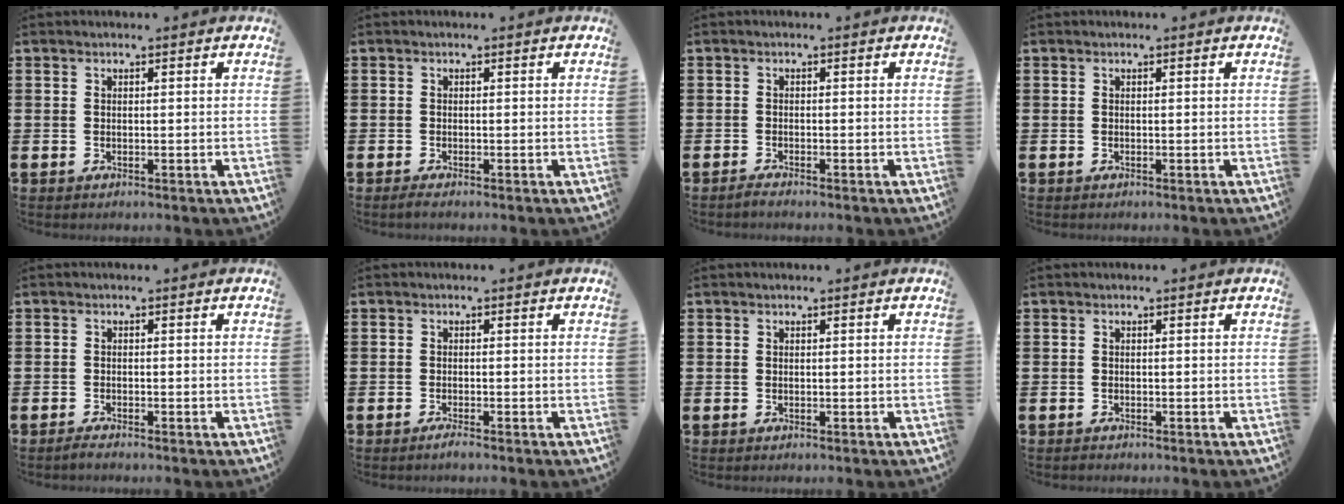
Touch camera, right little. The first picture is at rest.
{"total": 0.7, "force": [-0.3, 0.1, 0.6], "torque": [-0.009, -0.003, -0.005]}
{"total": 0.8, "force": [-0.7, 0.1, 0.5], "torque": [-0.009, -0.002, -0.013]}
{"total": 0.0}
{"total": 0.8, "force": [-0.6, 0.1, 0.5], "torque": [-0.010, -0.002, -0.012]}
{"total": 1.0, "force": [-0.7, 0.1, 0.7], "torque": [-0.013, -0.003, -0.012]}
{"total": 0.0}
{"total": 0.0}